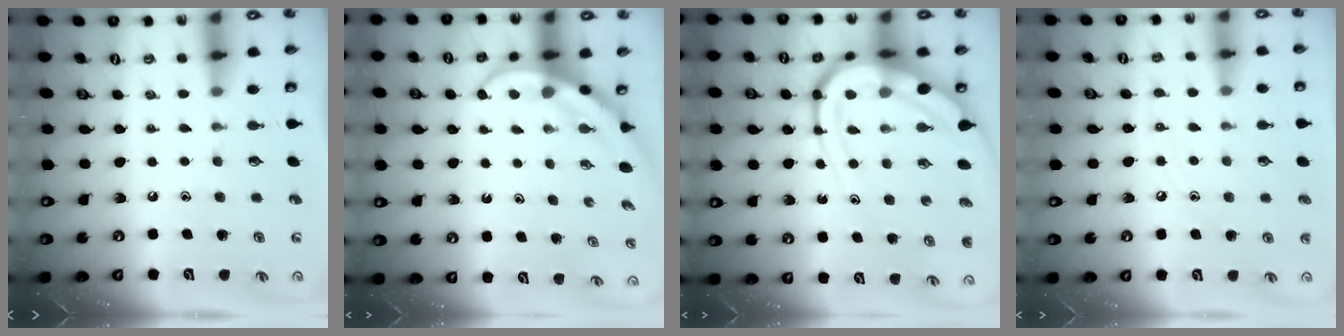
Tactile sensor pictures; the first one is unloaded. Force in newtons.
{"total": 4.0, "press": 4.0, "slide": 0.4}
{"total": 16.0, "press": 15.9, "slide": 1.7}
{"total": 5.4, "press": 5.3, "slide": 0.6}